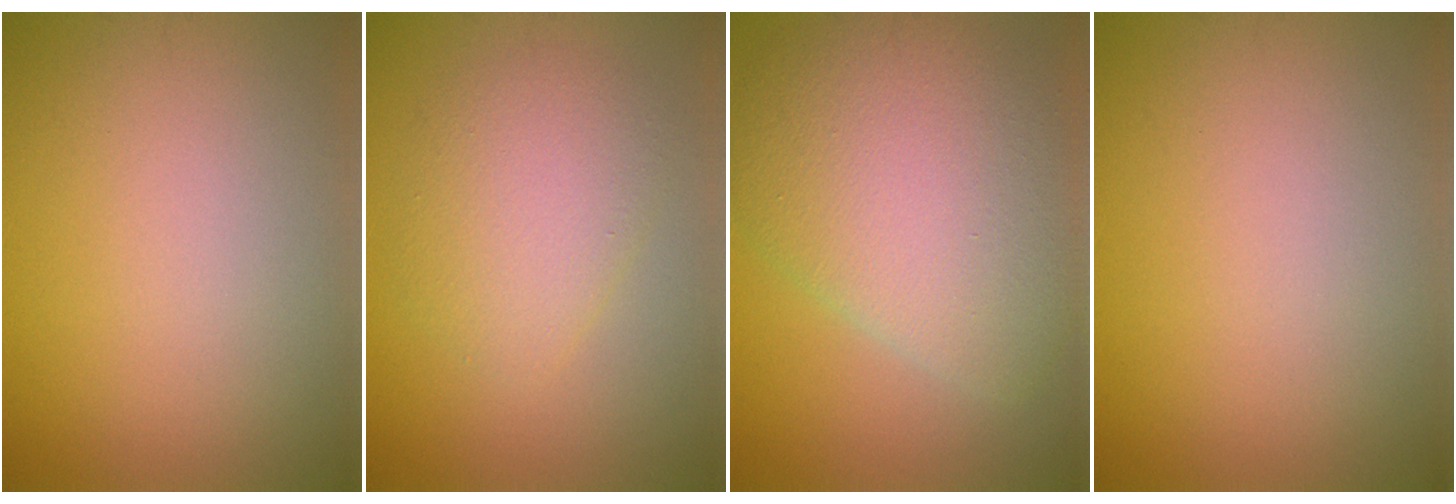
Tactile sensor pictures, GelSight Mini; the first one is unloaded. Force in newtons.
{"total": 3.8, "press": 3.8, "slide": 0.1}
{"total": 9.4, "press": 9.4, "slide": 0.7}
{"total": 0.0}